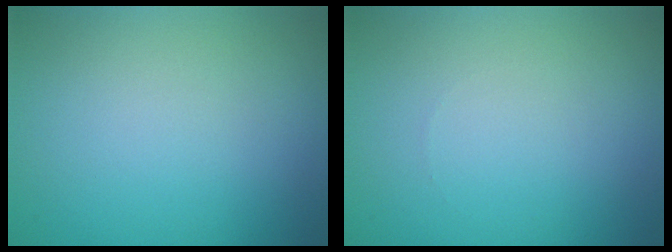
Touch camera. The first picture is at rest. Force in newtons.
{"total": 0.0}